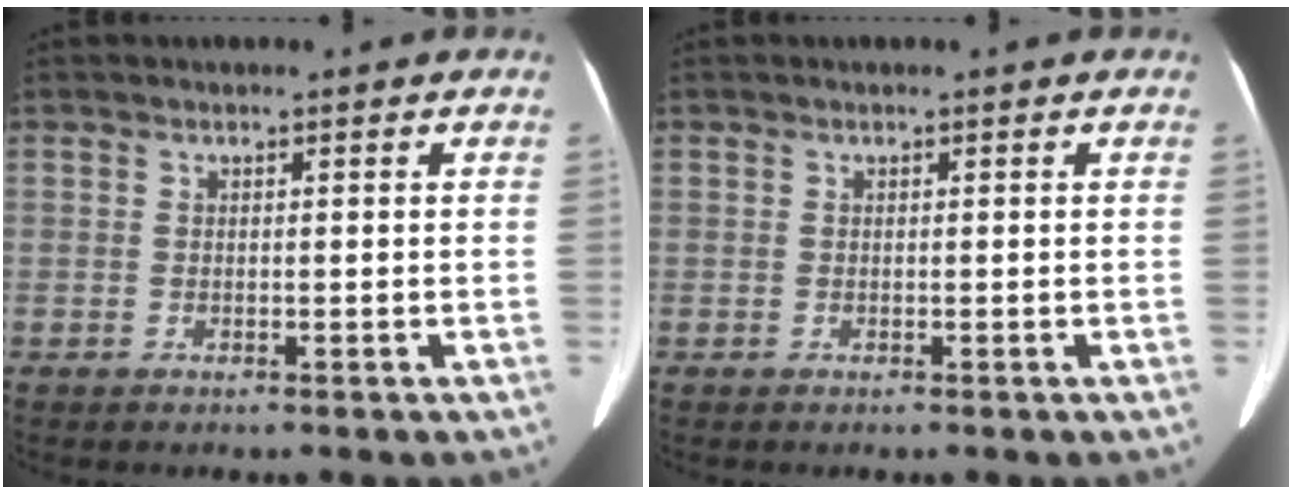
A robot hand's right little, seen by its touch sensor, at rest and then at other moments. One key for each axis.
{"total": 0.0}